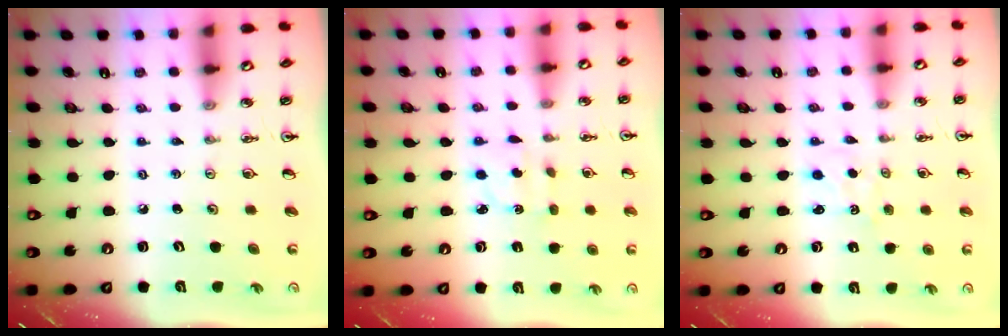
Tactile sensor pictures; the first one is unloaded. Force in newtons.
{"total": 2.7, "press": 2.6, "slide": 0.6}
{"total": 1.2, "press": 1.1, "slide": 0.2}